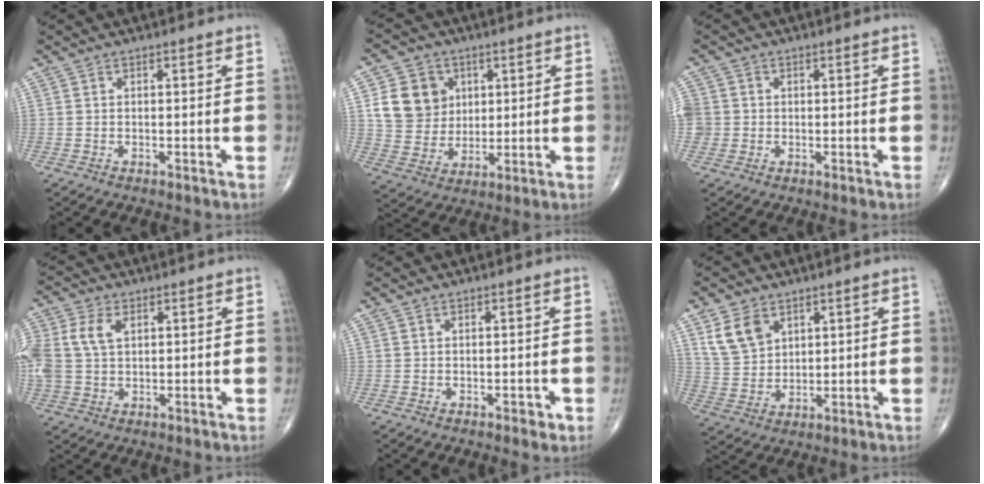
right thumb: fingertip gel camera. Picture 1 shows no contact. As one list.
[{"total": 11.2, "force": [3.2, 9.7, 4.6], "torque": [-0.053, -0.009, 0.065]}, {"total": 4.9, "force": [0.1, 4.7, 1.4], "torque": [-0.026, 0.012, 0.004]}, {"total": 9.8, "force": [2.4, 6.6, 6.9], "torque": [-0.175, 0.007, 0.048]}, {"total": 1.3, "force": [-0.3, 0.8, 1.0], "torque": [-0.008, -0.001, -0.002]}, {"total": 7.7, "force": [4.1, 5.3, 3.9], "torque": [-0.061, -0.016, 0.091]}]